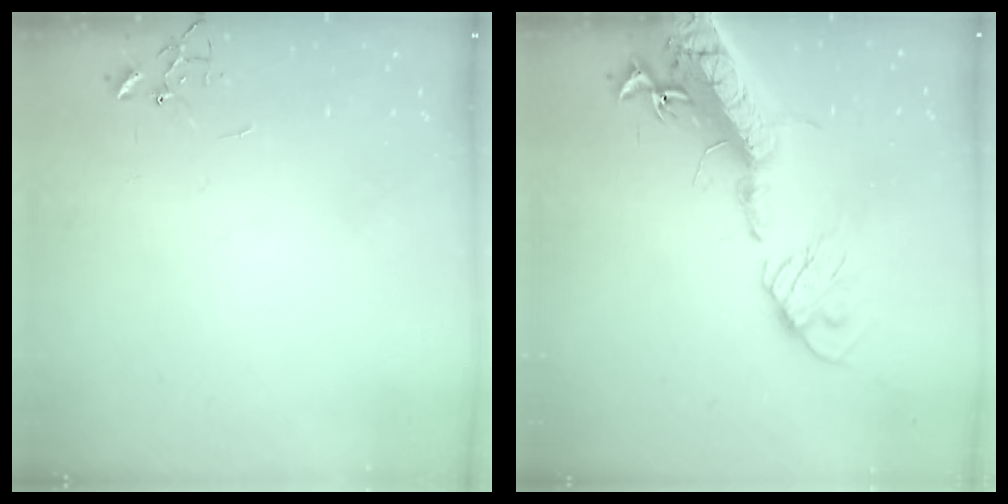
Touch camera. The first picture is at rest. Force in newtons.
{"total": 23.1, "press": 22.6, "slide": 4.7}